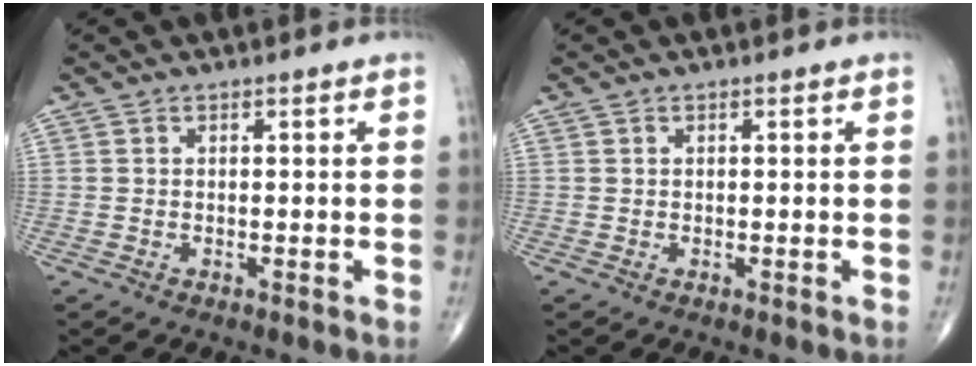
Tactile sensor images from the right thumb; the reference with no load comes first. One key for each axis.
{"total": 0.0}